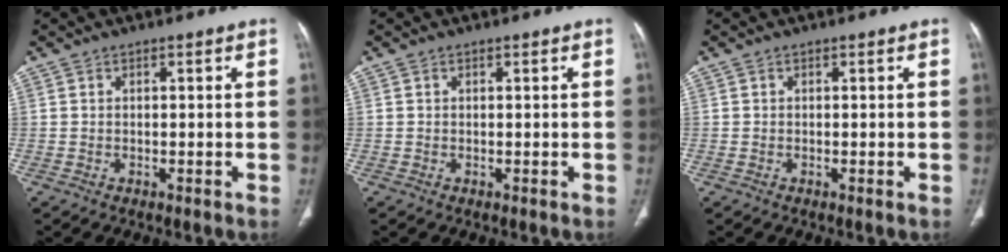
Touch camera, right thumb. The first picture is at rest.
{"total": 0.0}
{"total": 0.0}